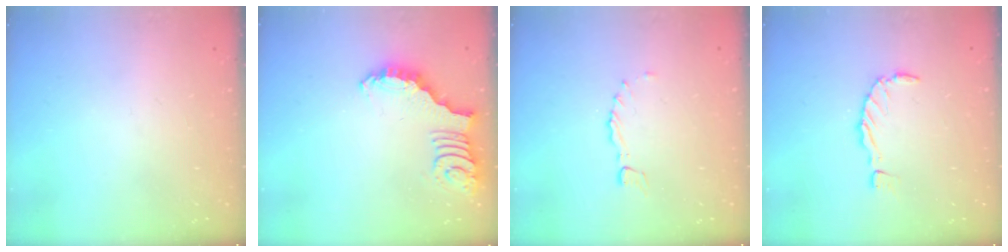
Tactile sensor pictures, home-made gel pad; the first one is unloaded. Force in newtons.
{"total": 2.5, "press": 2.5, "slide": 0.5}
{"total": 0.0}
{"total": 0.0}